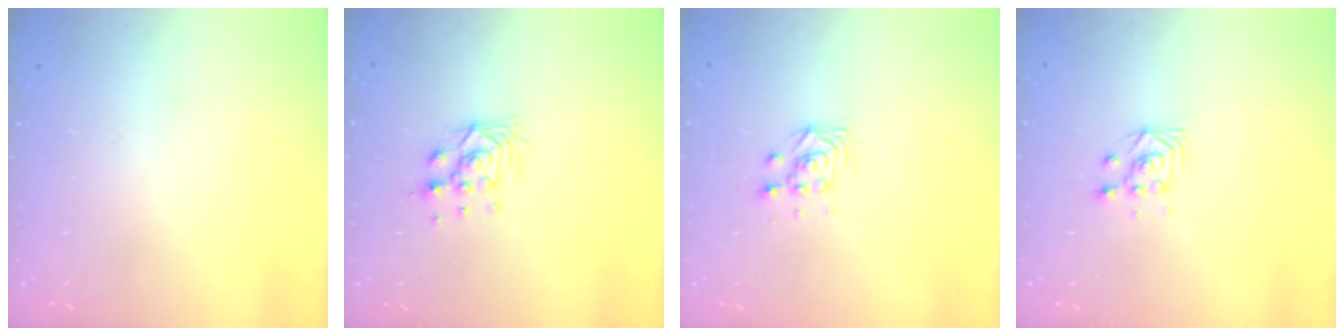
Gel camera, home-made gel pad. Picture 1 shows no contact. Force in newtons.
{"total": 7.9, "press": 7.8, "slide": 0.6}
{"total": 3.0, "press": 3.0, "slide": 0.0}
{"total": 2.8, "press": 2.8, "slide": 0.3}